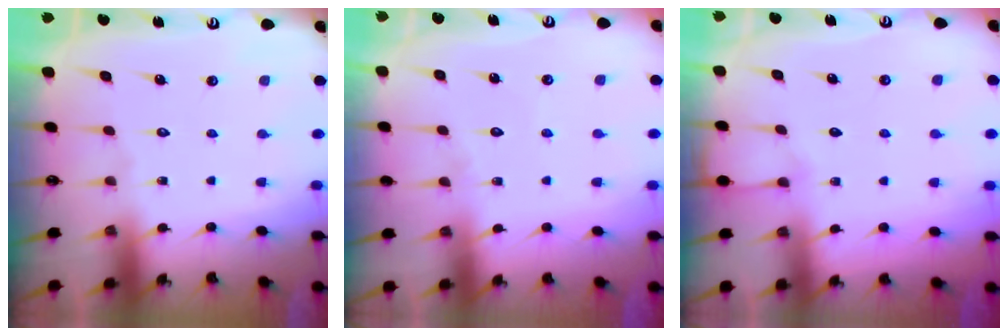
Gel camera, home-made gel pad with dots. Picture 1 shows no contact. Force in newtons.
{"total": 3.2, "press": 3.2, "slide": 0.4}
{"total": 2.7, "press": 2.7, "slide": 0.5}